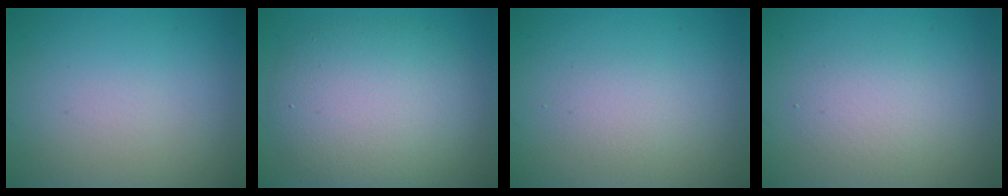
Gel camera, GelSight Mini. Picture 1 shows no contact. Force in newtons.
{"total": 7.8, "press": 7.8, "slide": 0.3}
{"total": 1.4, "press": 1.4, "slide": 0.1}
{"total": 2.2, "press": 2.2, "slide": 0.3}